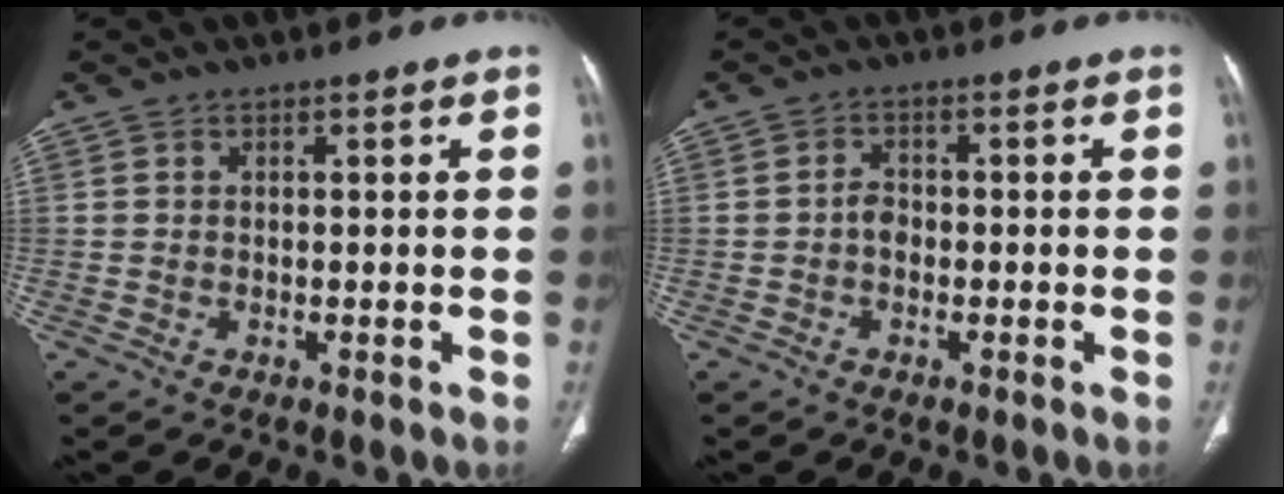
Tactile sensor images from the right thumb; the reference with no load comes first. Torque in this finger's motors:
{"motor_torque": [0.89, 0.30, 0.26, -0.12, -0.06]}